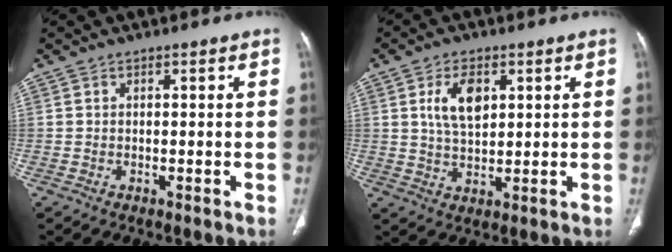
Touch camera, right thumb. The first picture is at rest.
{"total": 7.2, "force": [2.4, 3.9, 5.6], "torque": [-0.096, -0.010, 0.050]}